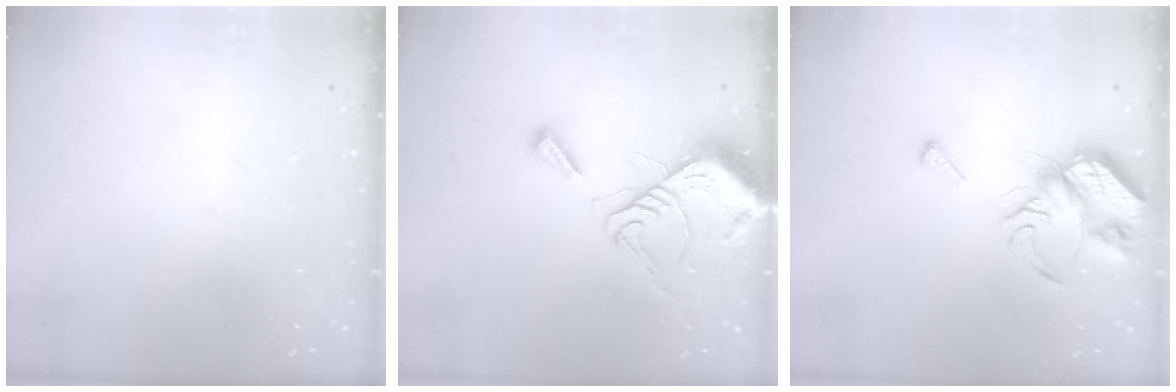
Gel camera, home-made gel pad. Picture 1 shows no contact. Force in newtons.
{"total": 10.6, "press": 10.6, "slide": 1.1}
{"total": 7.7, "press": 7.6, "slide": 1.0}